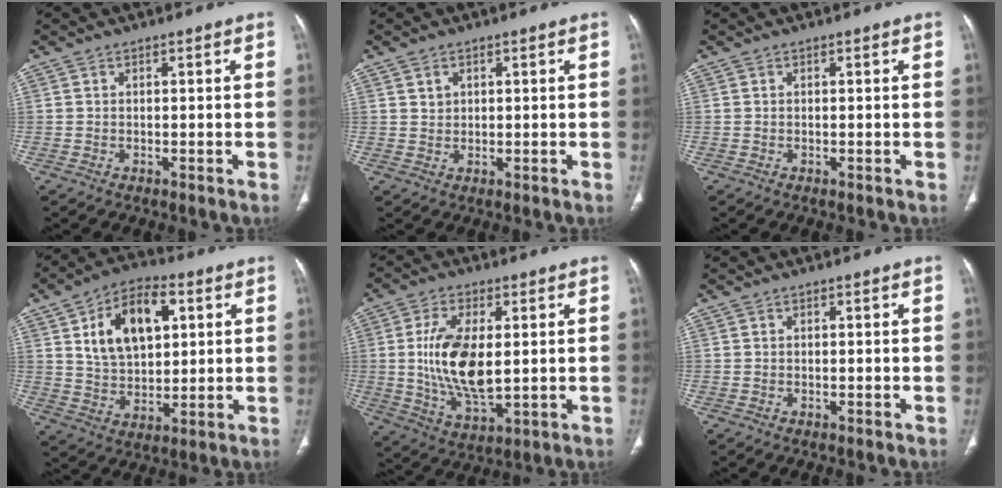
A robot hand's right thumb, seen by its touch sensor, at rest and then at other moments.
{"total": 1.8, "force": [0.9, 1.4, 0.7], "torque": [-0.007, -0.006, 0.018]}
{"total": 0.0}
{"total": 15.1, "force": [4.8, 9.2, 11.0], "torque": [-0.158, -0.002, 0.087]}
{"total": 13.8, "force": [1.1, 6.6, 12.1], "torque": [-0.230, -0.019, 0.027]}
{"total": 0.0}